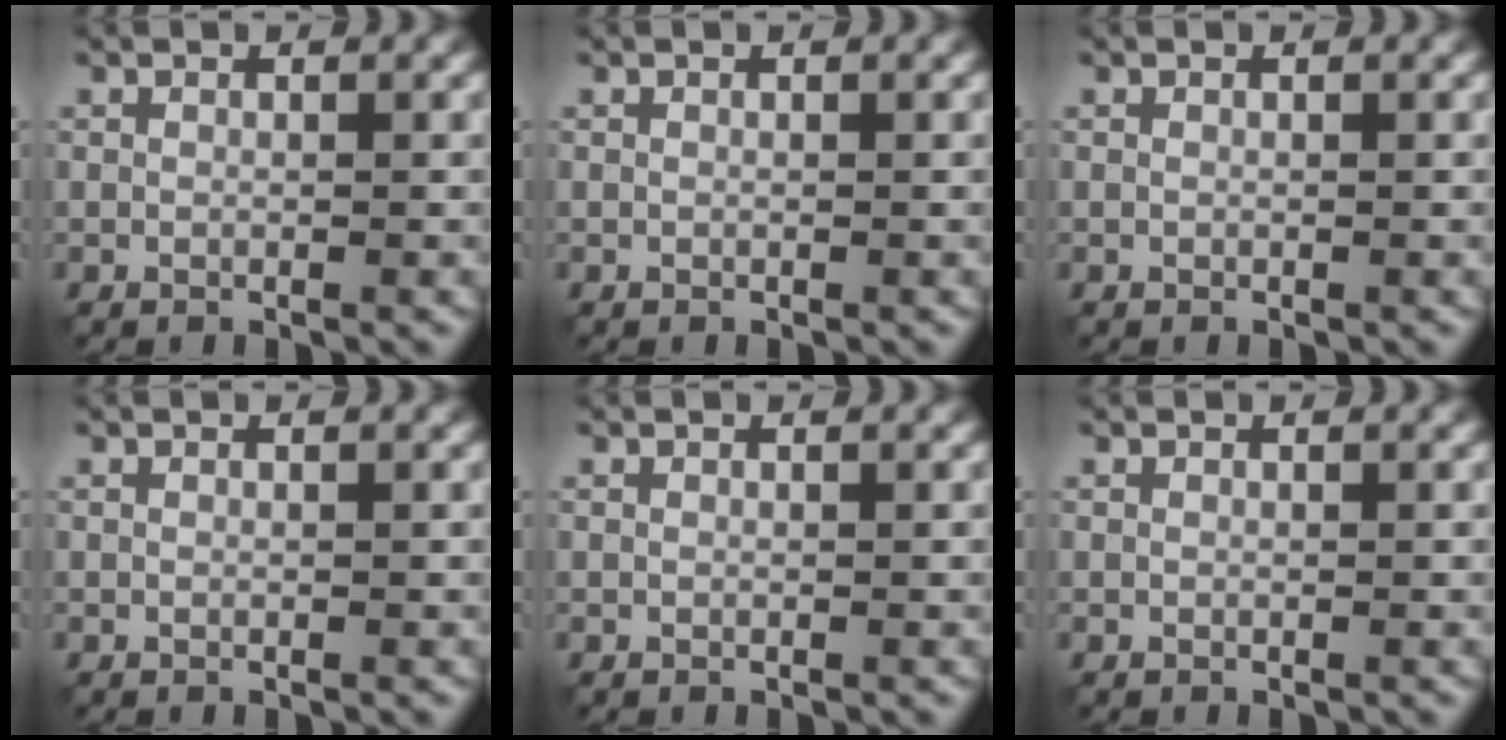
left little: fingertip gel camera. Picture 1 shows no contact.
{"total": 0.0}
{"total": 0.0}
{"total": 0.0}
{"total": 0.0}
{"total": 0.0}